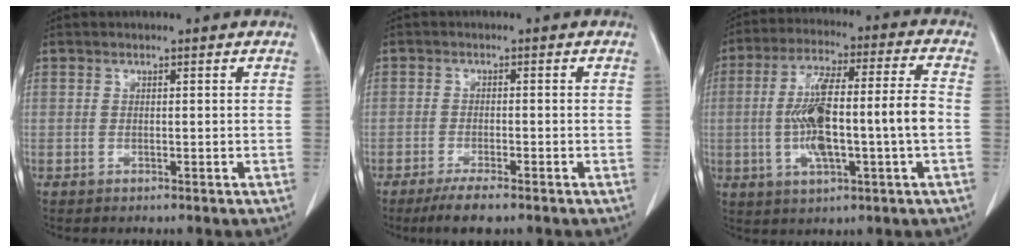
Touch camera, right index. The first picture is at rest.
{"total": 3.9, "force": [-2.9, 0.7, 2.6], "torque": [-0.051, -0.007, -0.050]}
{"total": 14.7, "force": [-1.6, 1.6, 14.5], "torque": [-0.271, 0.017, -0.026]}